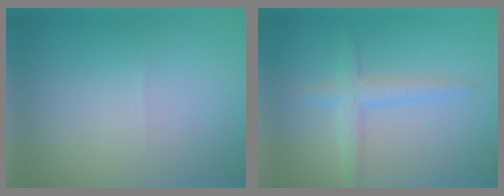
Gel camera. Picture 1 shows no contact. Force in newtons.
{"total": 2.7, "press": 2.7, "slide": 0.2}